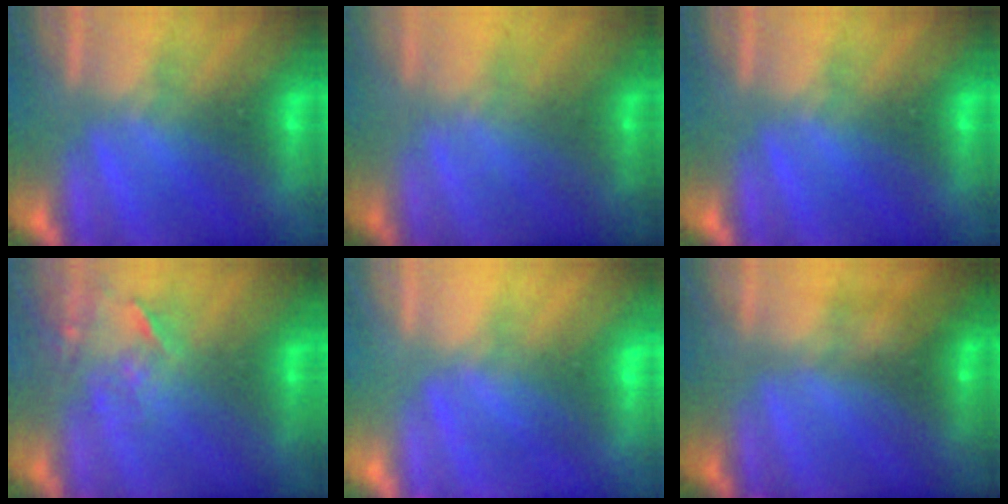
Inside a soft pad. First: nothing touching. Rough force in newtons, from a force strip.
{"total": 1.4}
{"total": 0.0}
{"total": 3.9}
{"total": 2.7}
{"total": 2.0}